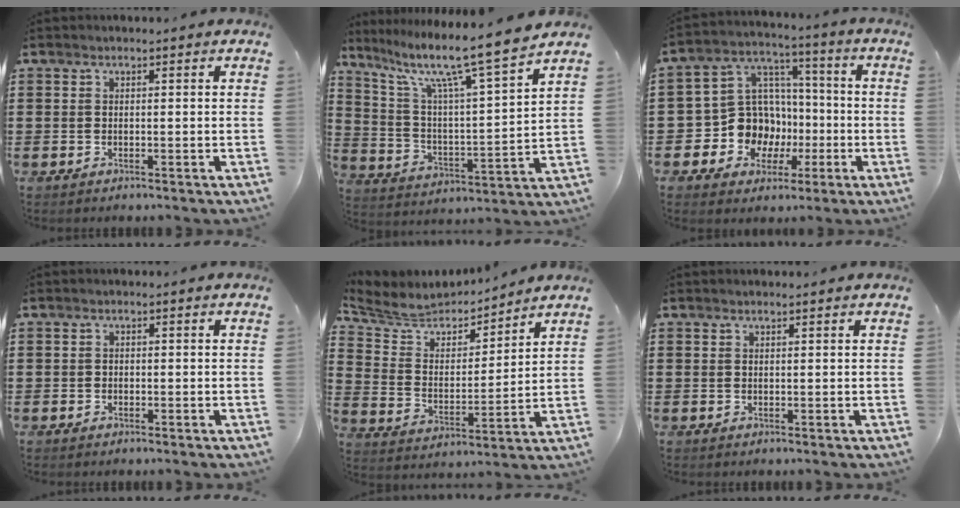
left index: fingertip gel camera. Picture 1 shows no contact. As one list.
[{"total": 10.7, "force": [8.2, 0.1, 6.9], "torque": [-0.155, -0.056, 0.125]}, {"total": 11.3, "force": [-2.3, 10.5, 3.7], "torque": [-0.124, 0.008, -0.033]}, {"total": 0.6, "force": [-0.3, 0.5, 0.2], "torque": [-0.006, 0.000, -0.007]}, {"total": 5.8, "force": [5.5, 1.6, 0.8], "torque": [-0.053, -0.043, 0.090]}, {"total": 0.6, "force": [0.5, 0.0, 0.3], "torque": [-0.007, -0.001, 0.010]}]